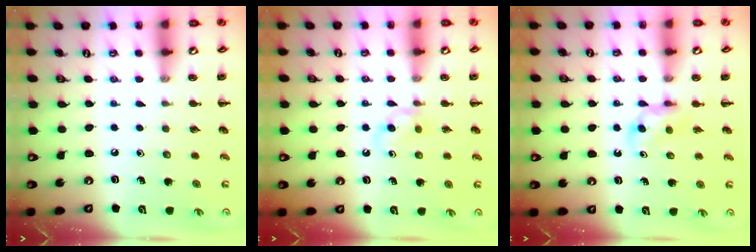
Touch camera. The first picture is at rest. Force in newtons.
{"total": 3.2, "press": 2.9, "slide": 1.3}
{"total": 3.4, "press": 3.1, "slide": 1.5}